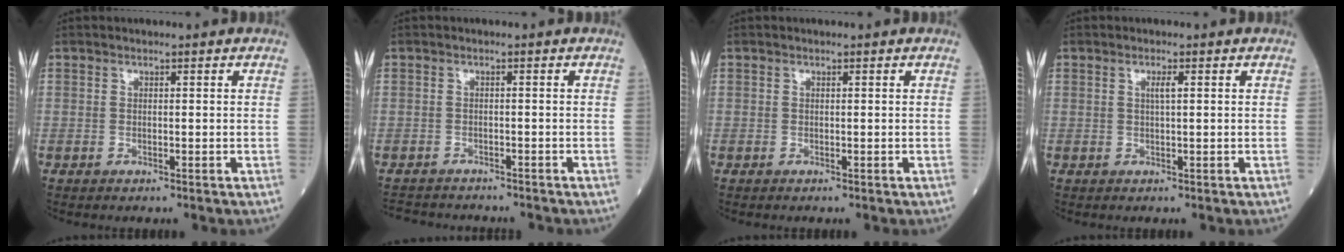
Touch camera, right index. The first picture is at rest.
{"total": 6.6, "force": [-6.2, 1.8, 1.3], "torque": [-0.017, -0.003, -0.090]}
{"total": 0.0}
{"total": 1.4, "force": [0.4, 0.0, 1.4], "torque": [-0.028, 0.001, 0.007]}